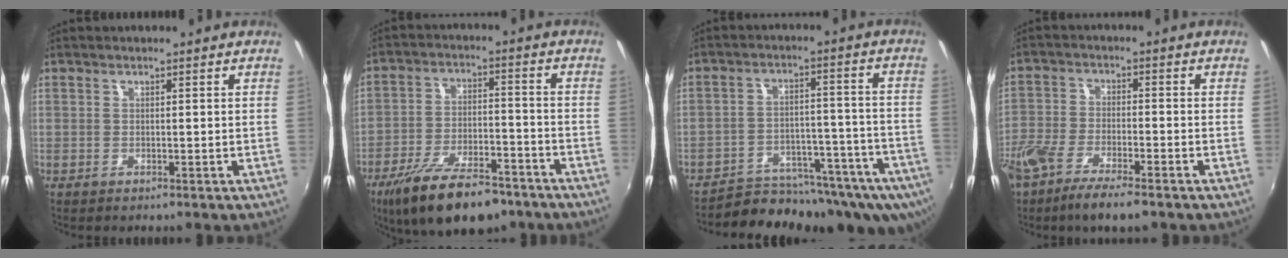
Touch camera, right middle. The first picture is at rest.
{"total": 17.4, "force": [-12.6, 6.4, 10.1], "torque": [-0.197, -0.025, -0.201]}
{"total": 21.2, "force": [-16.3, 7.7, 11.1], "torque": [-0.172, -0.027, -0.209]}
{"total": 10.2, "force": [-7.3, 2.5, 6.6], "torque": [-0.155, -0.029, -0.144]}